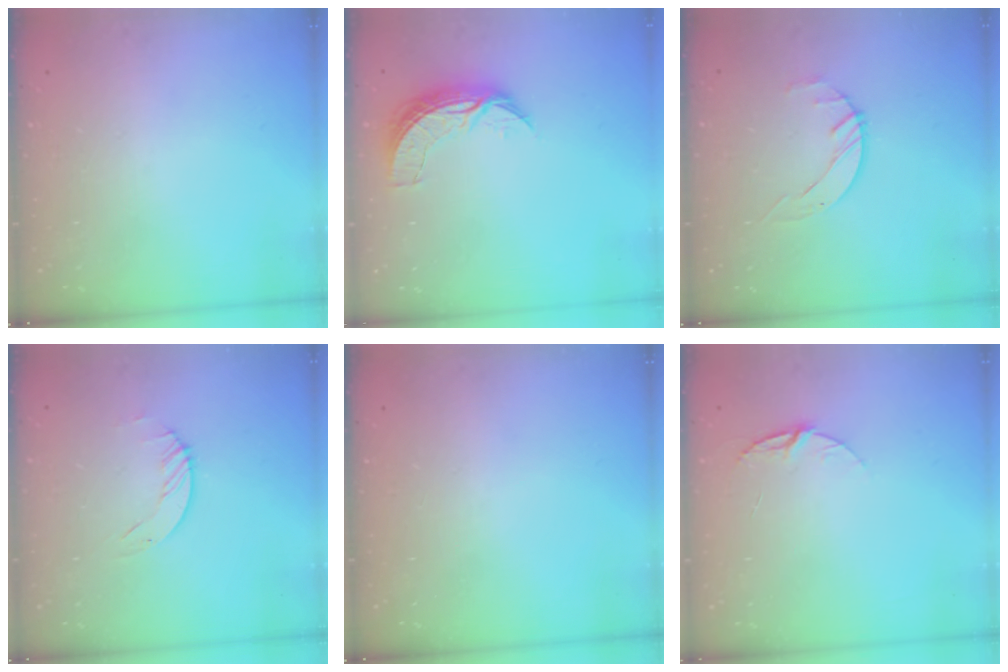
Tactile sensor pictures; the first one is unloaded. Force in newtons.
{"total": 7.4, "press": 7.4, "slide": 0.5}
{"total": 2.1, "press": 2.0, "slide": 0.3}
{"total": 1.2, "press": 1.2, "slide": 0.2}
{"total": 0.0}
{"total": 5.7, "press": 5.7, "slide": 0.6}